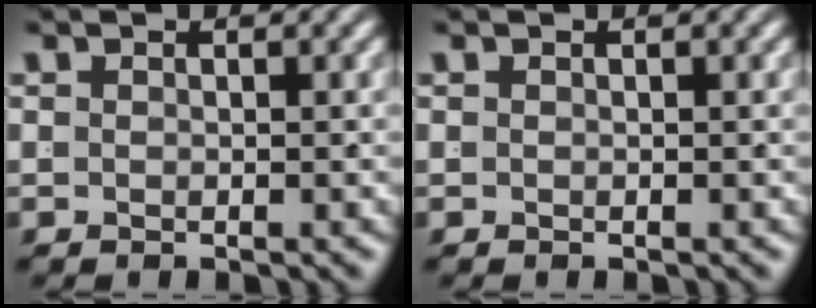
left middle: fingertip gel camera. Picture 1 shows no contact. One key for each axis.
{"total": 0.0}